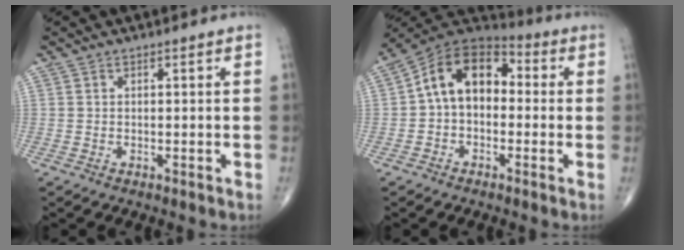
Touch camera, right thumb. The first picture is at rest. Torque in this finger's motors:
{"motor_torque": [-0.23, 0.82, 0.64, 0.39, 0.11]}